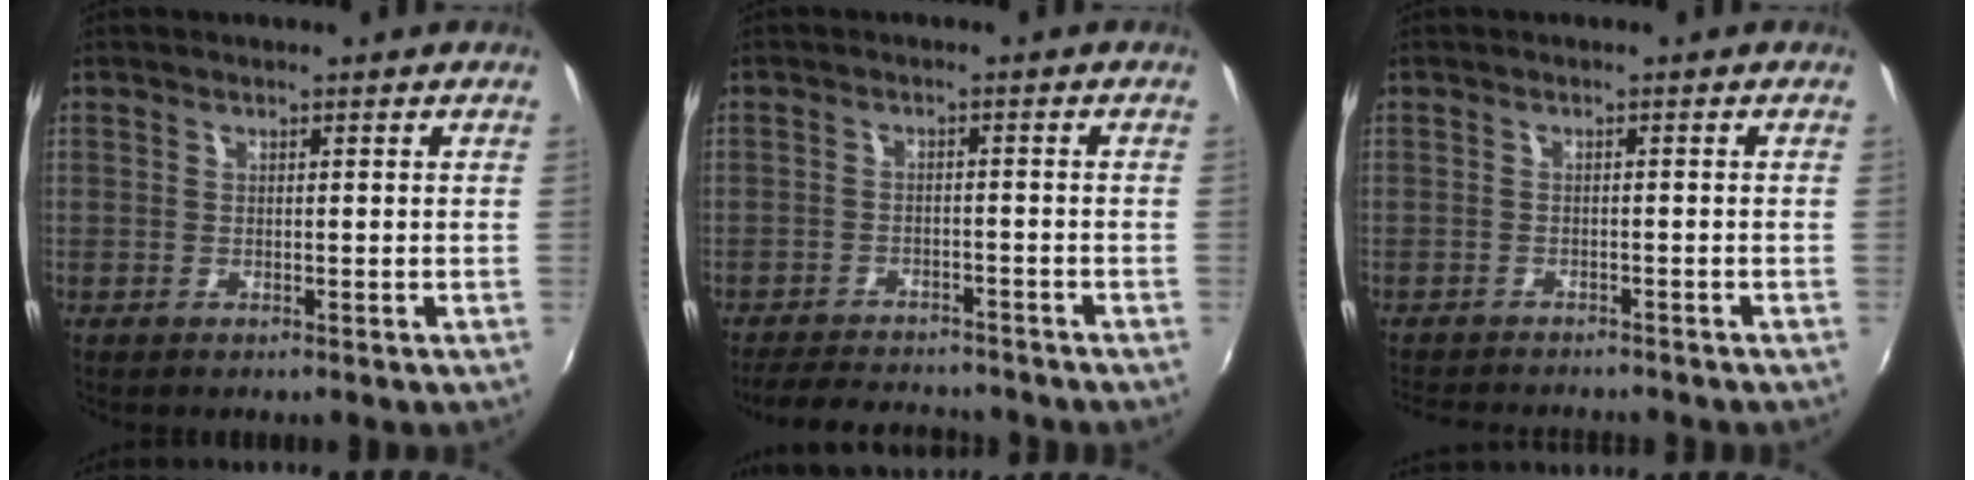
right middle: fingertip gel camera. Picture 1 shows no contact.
{"total": 11.3, "force": [-10.1, 3.2, 3.8], "torque": [-0.095, 0.001, -0.147]}
{"total": 7.3, "force": [-6.8, 1.4, 2.4], "torque": [-0.061, -0.015, -0.102]}